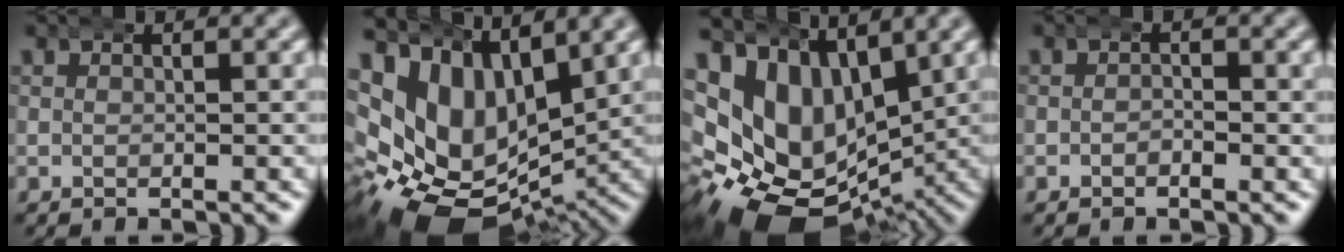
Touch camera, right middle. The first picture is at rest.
{"total": 17.8, "force": [-0.3, 14.1, 10.9], "torque": [-0.239, -0.059, 0.015]}
{"total": 18.8, "force": [-1.9, 14.9, 11.3], "torque": [-0.240, -0.066, -0.008]}
{"total": 0.6, "force": [-0.5, 0.3, 0.1], "torque": [0.004, -0.002, -0.009]}